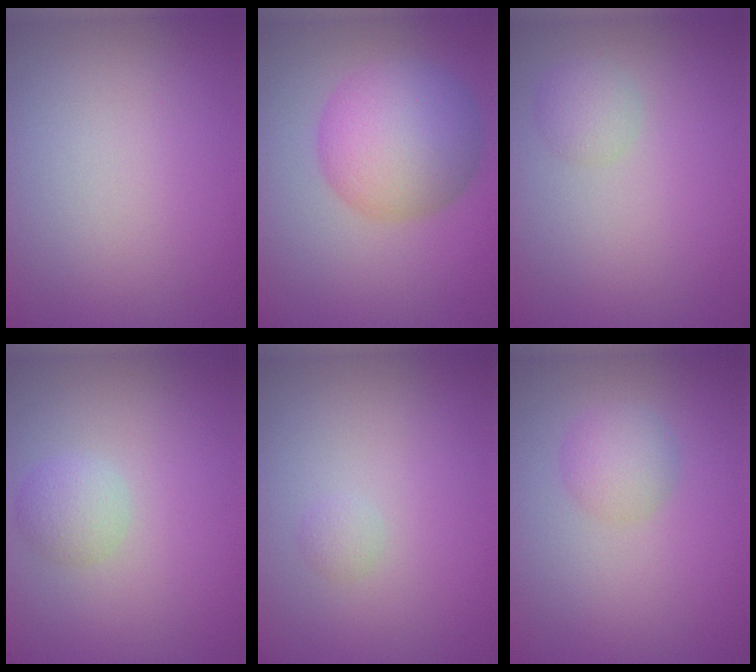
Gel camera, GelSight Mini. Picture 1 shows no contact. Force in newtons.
{"total": 7.4, "press": 7.4, "slide": 0.2}
{"total": 1.6, "press": 1.6, "slide": 0.1}
{"total": 1.9, "press": 1.9, "slide": 0.1}
{"total": 0.7, "press": 0.7, "slide": 0.0}
{"total": 2.3, "press": 2.3, "slide": 0.0}